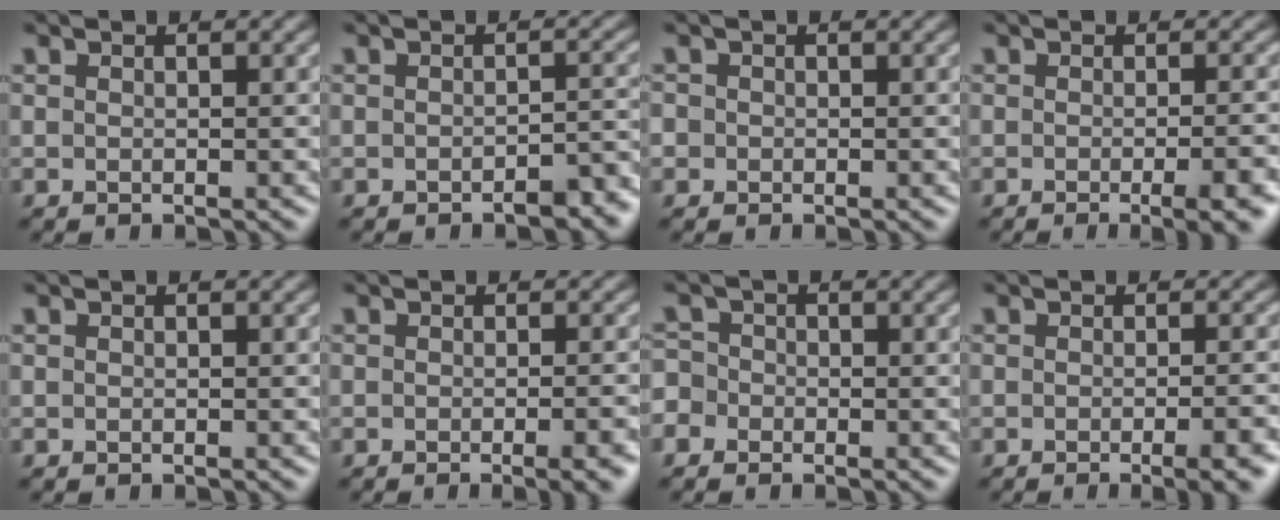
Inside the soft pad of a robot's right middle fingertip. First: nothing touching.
{"total": 2.5, "force": [-1.8, 0.9, 1.4], "torque": [-0.017, 0.007, -0.023]}
{"total": 1.1, "force": [-0.2, 1.0, 0.1], "torque": [0.007, -0.004, -0.006]}
{"total": 4.8, "force": [-1.9, 1.4, 4.2], "torque": [-0.038, -0.001, -0.021]}
{"total": 0.0}
{"total": 3.5, "force": [-1.7, 1.0, 2.9], "torque": [-0.023, 0.003, -0.020]}
{"total": 2.6, "force": [-1.4, 2.1, 0.5], "torque": [0.000, 0.007, -0.036]}
{"total": 4.2, "force": [-1.9, 1.1, 3.6], "torque": [-0.031, 0.003, -0.024]}